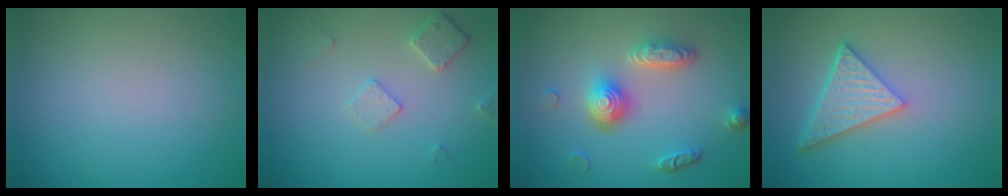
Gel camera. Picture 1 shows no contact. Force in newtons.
{"total": 2.5, "press": 2.4, "slide": 0.4}
{"total": 4.5, "press": 3.6, "slide": 2.6}
{"total": 5.1, "press": 3.8, "slide": 3.4}